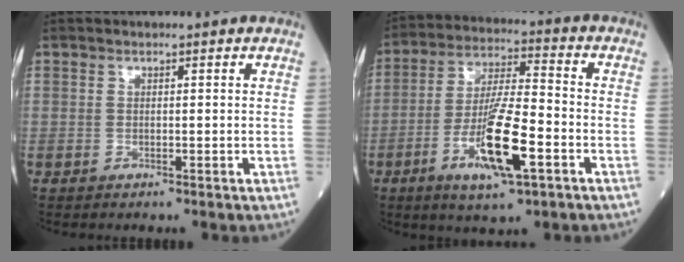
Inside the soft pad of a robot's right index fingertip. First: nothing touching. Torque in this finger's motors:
{"motor_torque": [1.64, -0.50, 0.63, 0.21]}